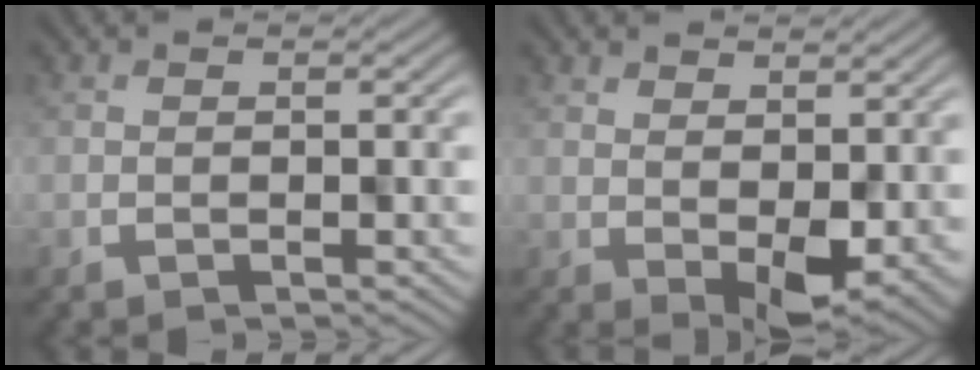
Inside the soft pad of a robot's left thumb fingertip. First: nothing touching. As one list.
[{"total": 3.6, "force": [1.4, 1.6, 3.0], "torque": [-0.048, -0.016, 0.032]}]